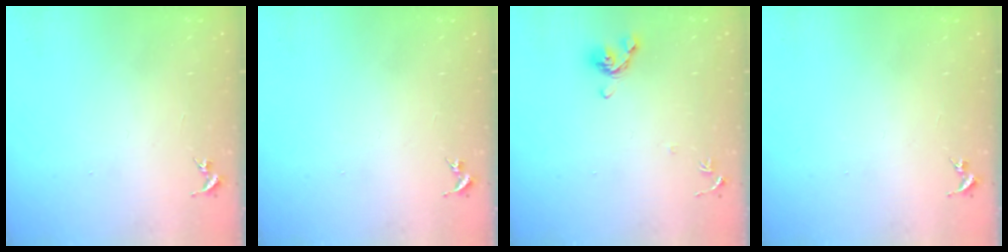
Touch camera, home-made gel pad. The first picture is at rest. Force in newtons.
{"total": 0.0}
{"total": 7.3, "press": 7.1, "slide": 1.6}
{"total": 0.0}